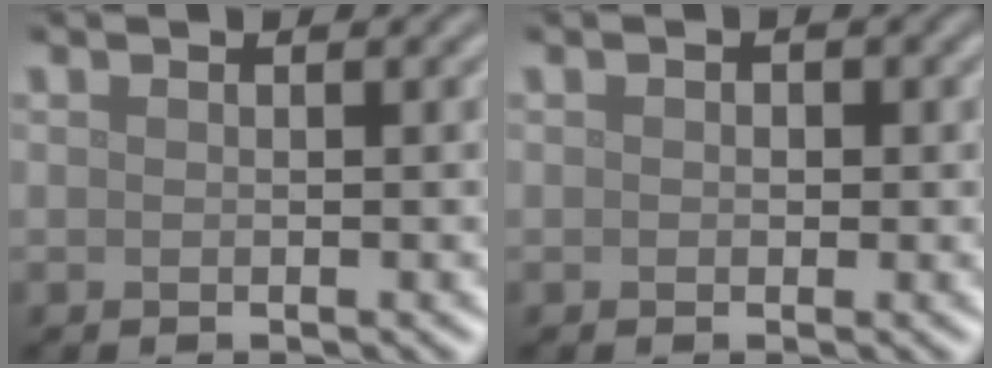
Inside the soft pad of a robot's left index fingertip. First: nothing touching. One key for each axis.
{"total": 0.6, "fx": 0.0, "fy": 0.5, "fz": 0.3, "tx": -0.002, "ty": -0.003, "tz": -0.001}